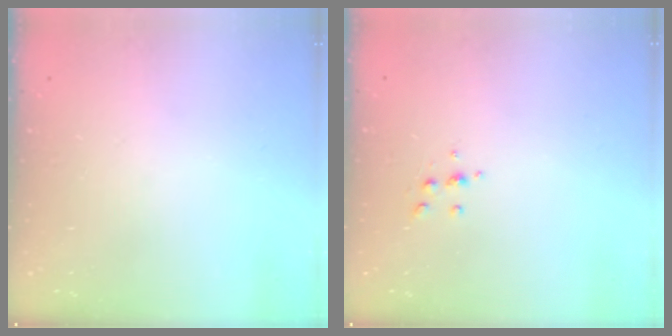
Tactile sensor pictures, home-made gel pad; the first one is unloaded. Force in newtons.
{"total": 4.9, "press": 4.8, "slide": 1.1}